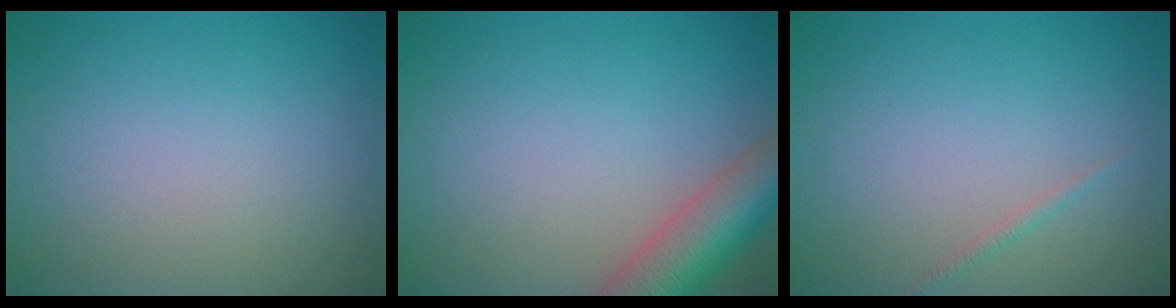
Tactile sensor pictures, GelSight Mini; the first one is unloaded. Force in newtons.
{"total": 6.7, "press": 6.7, "slide": 0.4}
{"total": 0.7, "press": 0.7, "slide": 0.0}